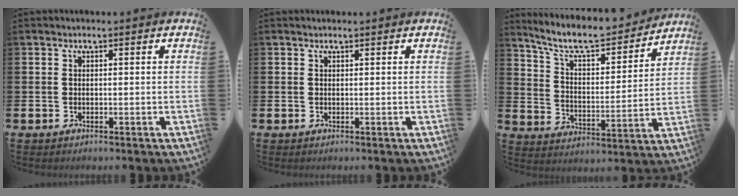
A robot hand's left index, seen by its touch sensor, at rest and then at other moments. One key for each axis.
{"total": 0.0}
{"total": 8.5, "fx": 7.7, "fy": 2.2, "fz": 3.0, "tx": -0.091, "ty": -0.056, "tz": 0.131}